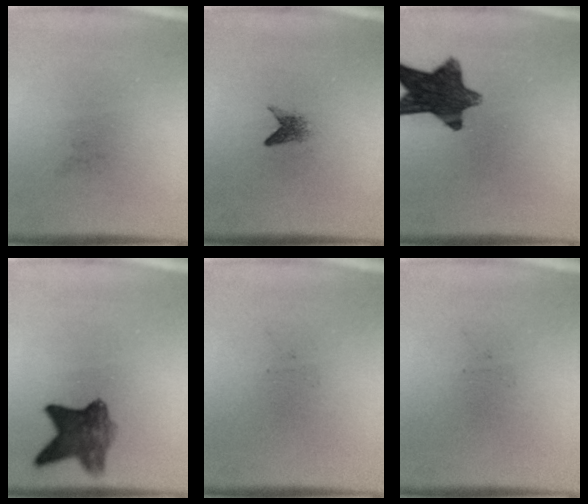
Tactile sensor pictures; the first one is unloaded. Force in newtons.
{"total": 1.5}
{"total": 11.5}
{"total": 7.1}
{"total": 0.0}
{"total": 0.0}